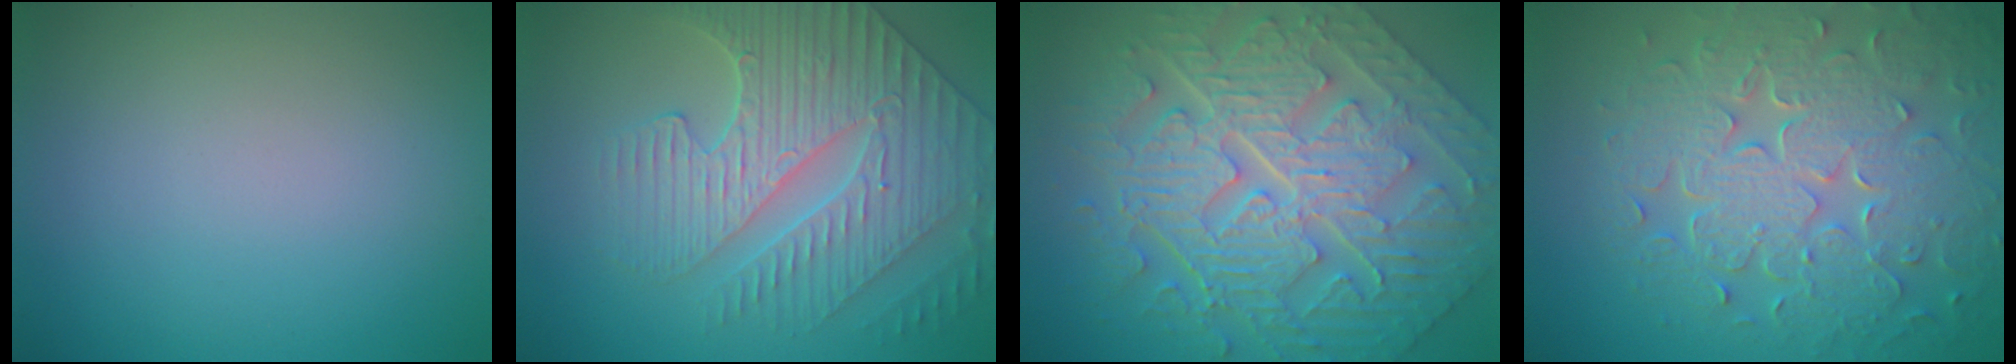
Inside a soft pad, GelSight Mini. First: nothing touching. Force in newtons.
{"total": 5.6, "press": 5.2, "slide": 2.2}
{"total": 11.2, "press": 7.7, "slide": 8.2}
{"total": 8.9, "press": 6.3, "slide": 6.3}